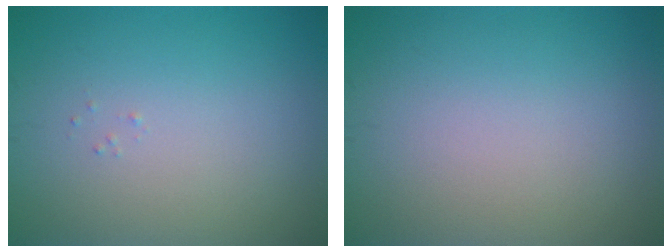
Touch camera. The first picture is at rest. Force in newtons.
{"total": 0.0}